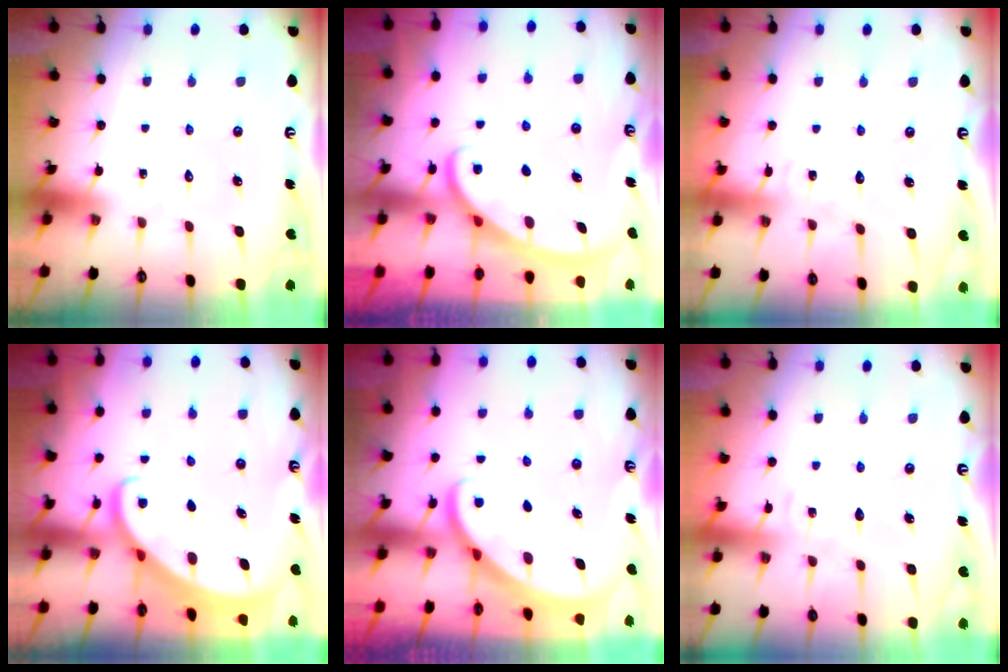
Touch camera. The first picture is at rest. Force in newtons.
{"total": 2.6, "press": 2.6, "slide": 0.4}
{"total": 5.7, "press": 5.7, "slide": 0.5}
{"total": 2.8, "press": 2.7, "slide": 0.3}
{"total": 2.6, "press": 2.6, "slide": 0.3}
{"total": 5.9, "press": 5.9, "slide": 0.6}